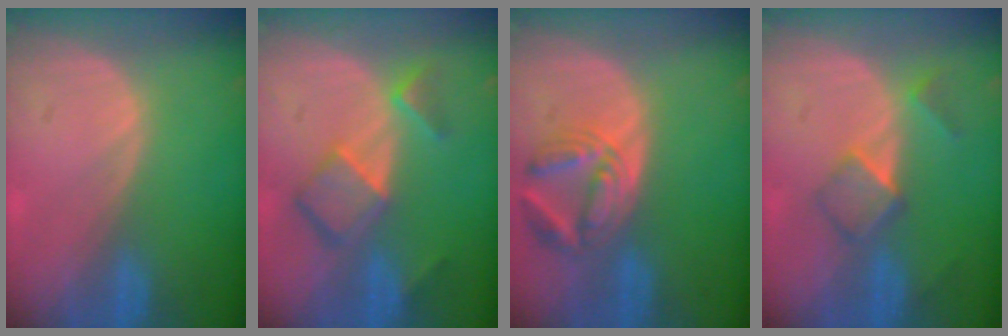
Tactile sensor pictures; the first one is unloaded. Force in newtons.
{"total": 7.2, "press": 6.2, "slide": 3.6}
{"total": 6.4, "press": 6.4, "slide": 0.9}
{"total": 5.2, "press": 4.6, "slide": 2.4}